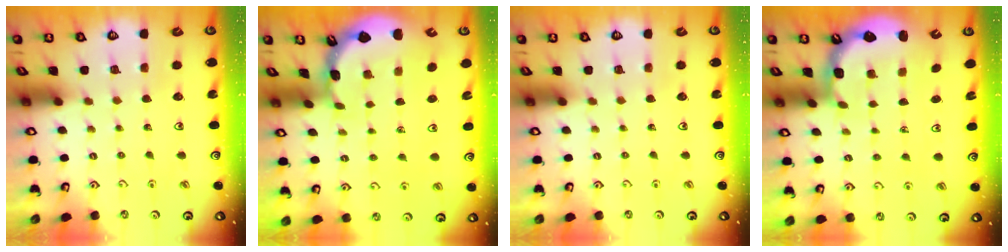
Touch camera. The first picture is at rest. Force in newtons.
{"total": 1.7, "press": 1.7, "slide": 0.1}
{"total": 0.0}
{"total": 2.6, "press": 2.2, "slide": 1.3}